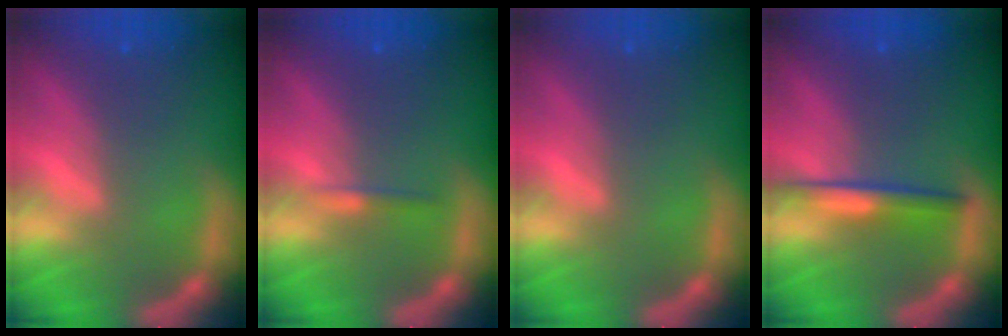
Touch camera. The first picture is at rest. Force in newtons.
{"total": 0.9}
{"total": 0.0}
{"total": 3.0}